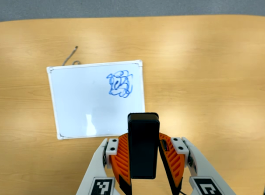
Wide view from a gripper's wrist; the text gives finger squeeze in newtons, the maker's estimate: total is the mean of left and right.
{"total": 4.4, "left": 3.8, "right": 4.9}